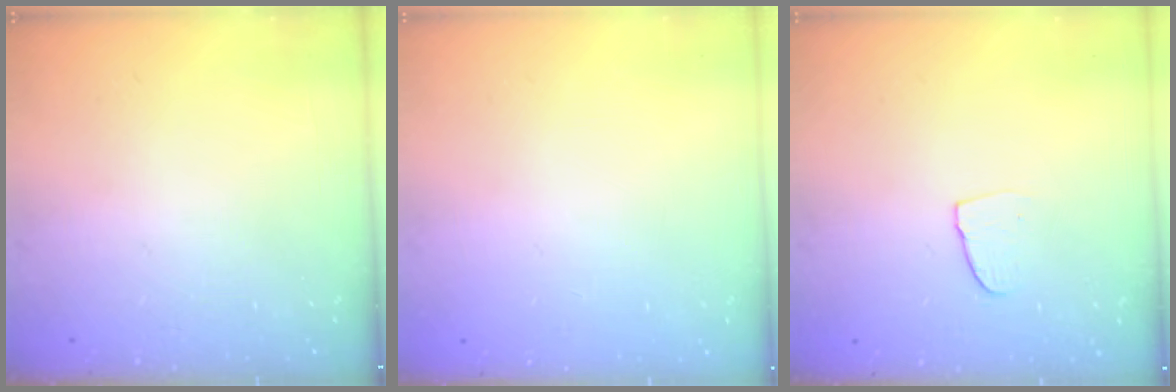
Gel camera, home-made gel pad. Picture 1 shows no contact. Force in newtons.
{"total": 0.0}
{"total": 5.0, "press": 4.9, "slide": 0.5}